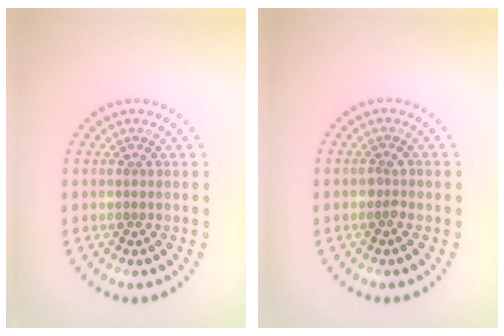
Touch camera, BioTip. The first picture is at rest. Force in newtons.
{"total": 0.9, "press": 0.8, "slide": 0.4}